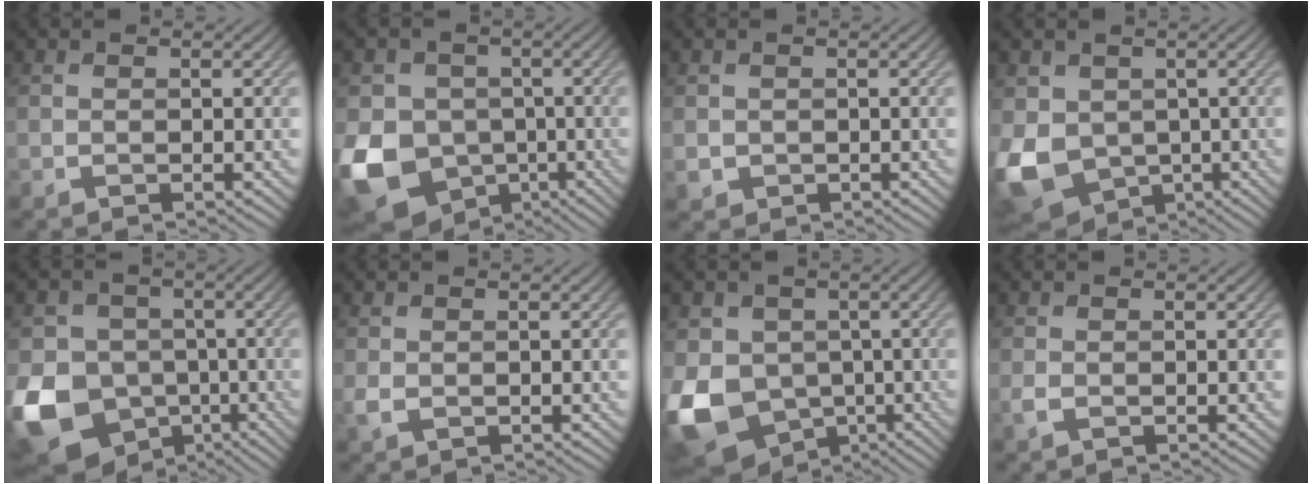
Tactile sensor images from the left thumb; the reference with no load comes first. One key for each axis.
{"total": 14.0, "fx": -4.4, "fy": 11.8, "fz": 6.1, "tx": -0.173, "ty": -0.040, "tz": -0.095}
{"total": 1.3, "fx": 0.0, "fy": 1.3, "fz": 0.3, "tx": -0.011, "ty": -0.009, "tz": 0.001}
{"total": 9.7, "fx": -1.3, "fy": 7.8, "fz": 5.6, "tx": -0.163, "ty": -0.033, "tz": -0.019}
{"total": 15.4, "fx": -5.5, "fy": 12.9, "fz": 6.5, "tx": -0.181, "ty": -0.042, "tz": -0.117}
{"total": 1.3, "fx": 0.1, "fy": 0.9, "fz": 0.9, "tx": -0.027, "ty": -0.003, "tz": 0.003}
{"total": 13.1, "fx": -3.3, "fy": 10.8, "fz": 6.7, "tx": -0.191, "ty": -0.038, "tz": -0.058}
{"total": 0.9, "fx": -0.2, "fy": 0.4, "fz": 0.8, "tx": -0.024, "ty": -0.003, "tz": -0.004}